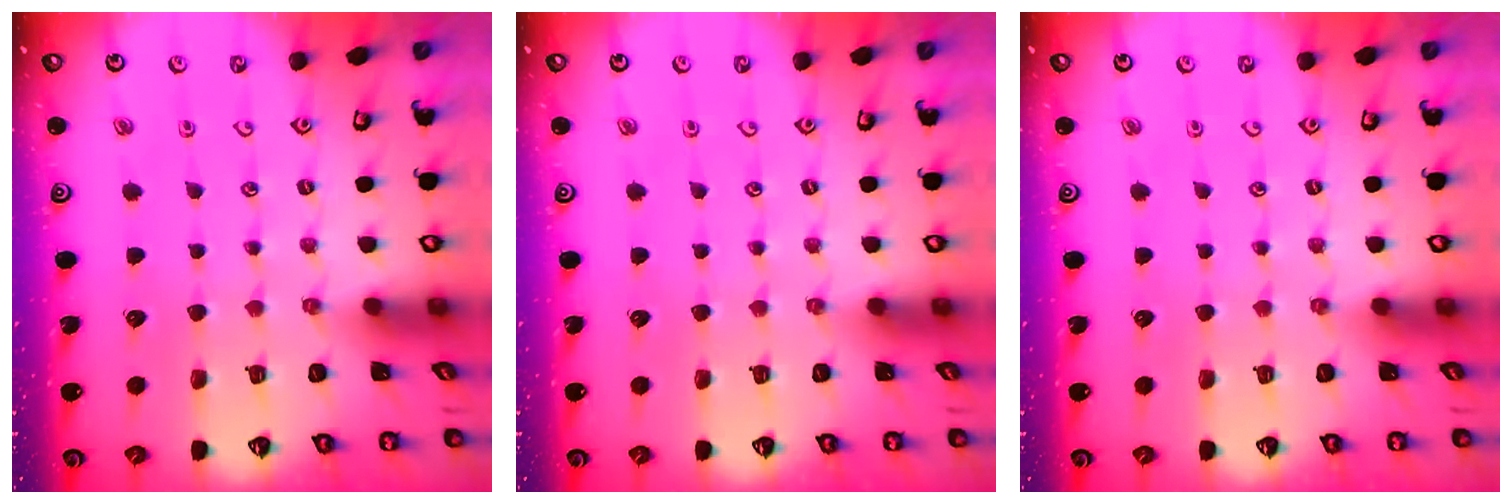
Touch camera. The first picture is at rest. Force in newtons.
{"total": 0.0}
{"total": 0.0}